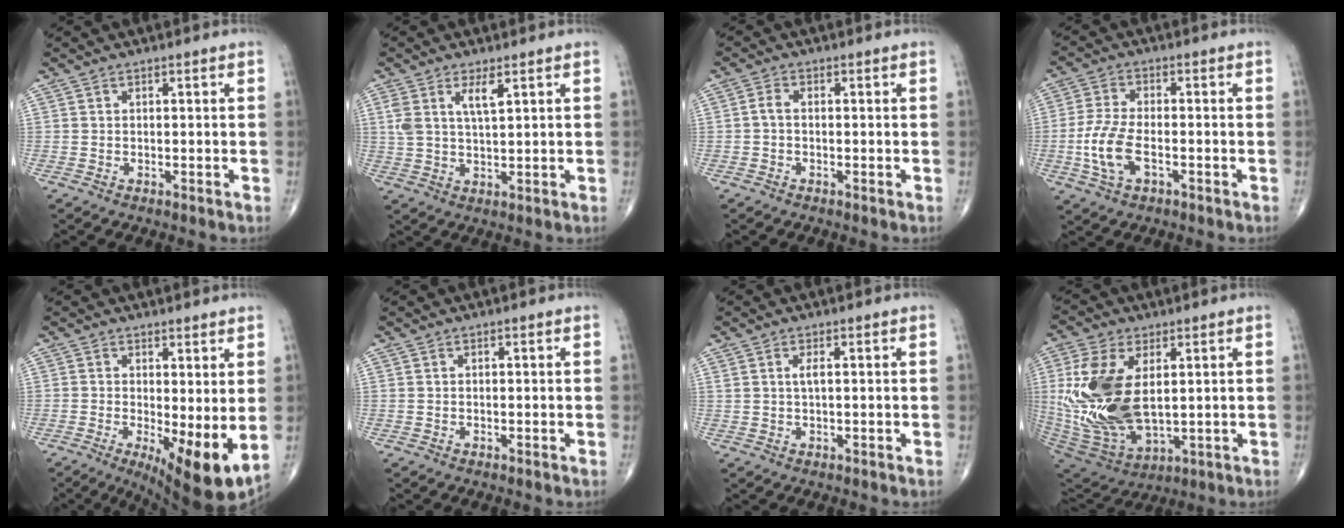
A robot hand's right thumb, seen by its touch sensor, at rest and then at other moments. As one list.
[{"total": 5.0, "force": [2.3, 1.5, 4.1], "torque": [-0.084, -0.010, 0.051]}, {"total": 1.7, "force": [-0.3, 1.1, 1.4], "torque": [-0.025, 0.004, -0.011]}, {"total": 8.3, "force": [-2.3, 4.0, 6.9], "torque": [-0.158, 0.009, -0.044]}, {"total": 10.4, "force": [-0.9, 3.2, 9.8], "torque": [-0.148, -0.025, -0.006]}, {"total": 0.0}, {"total": 1.5, "force": [0.4, 0.3, 1.4], "torque": [-0.033, 0.003, 0.010]}, {"total": 20.2, "force": [2.3, 11.1, 16.7], "torque": [-0.349, -0.024, 0.058]}]